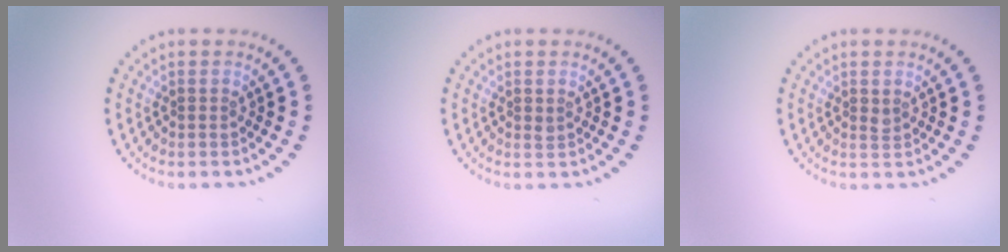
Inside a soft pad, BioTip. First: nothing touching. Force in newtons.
{"total": 0.5, "press": 0.5, "slide": 0.2}
{"total": 0.6, "press": 0.5, "slide": 0.2}